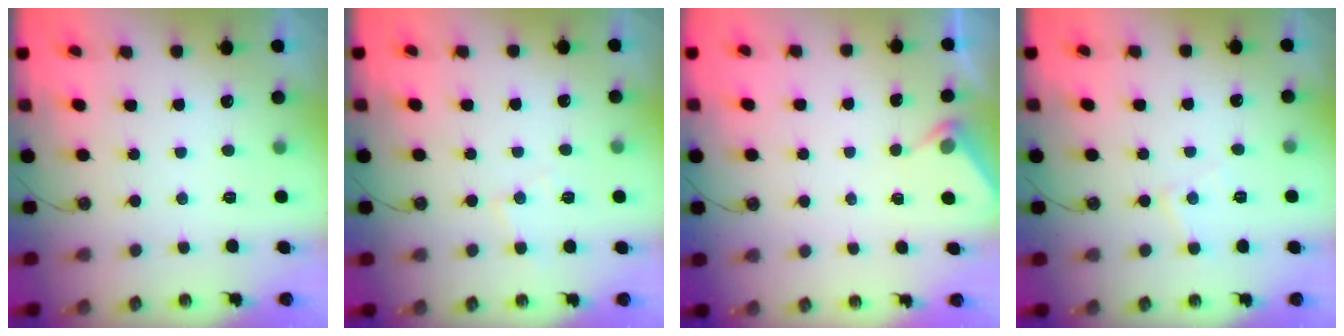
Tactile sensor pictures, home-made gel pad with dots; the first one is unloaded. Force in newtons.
{"total": 4.6, "press": 4.5, "slide": 0.8}
{"total": 3.6, "press": 3.6, "slide": 0.5}
{"total": 5.3, "press": 5.3, "slide": 0.4}